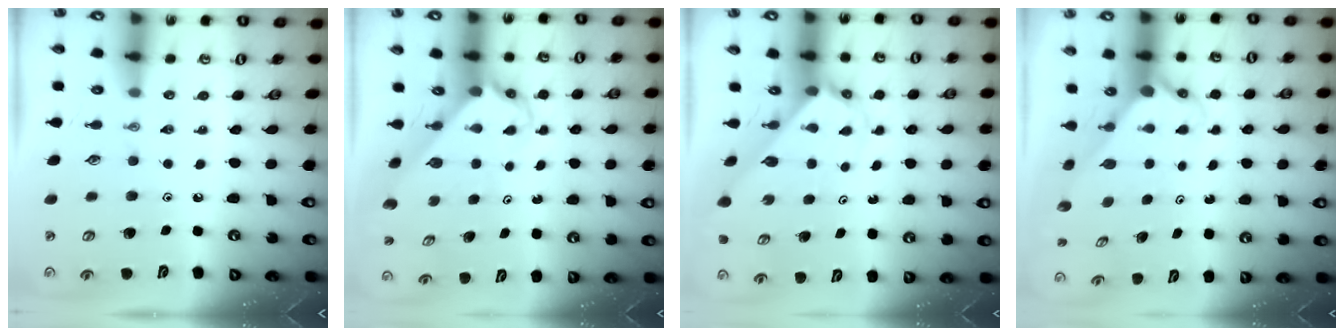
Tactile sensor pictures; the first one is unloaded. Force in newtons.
{"total": 2.6, "press": 2.6, "slide": 0.2}
{"total": 2.8, "press": 2.8, "slide": 0.2}
{"total": 2.7, "press": 2.7, "slide": 0.2}